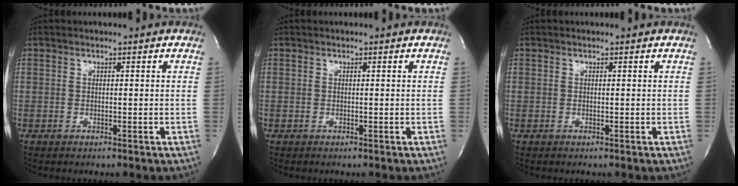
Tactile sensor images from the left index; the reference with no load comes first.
{"total": 0.0}
{"total": 0.0}